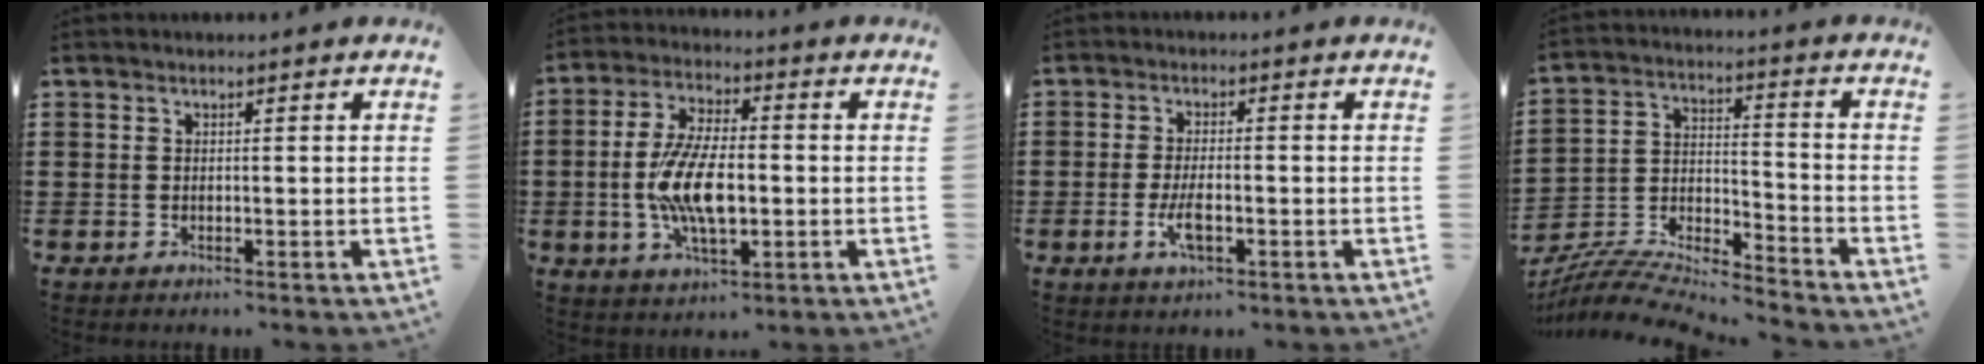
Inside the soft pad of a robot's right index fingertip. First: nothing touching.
{"total": 10.3, "force": [-1.5, 4.5, 9.1], "torque": [-0.203, -0.007, -0.032]}
{"total": 4.1, "force": [-1.4, 1.2, 3.6], "torque": [-0.083, -0.006, -0.030]}
{"total": 6.6, "force": [-6.3, 0.8, 1.7], "torque": [-0.047, -0.009, -0.132]}